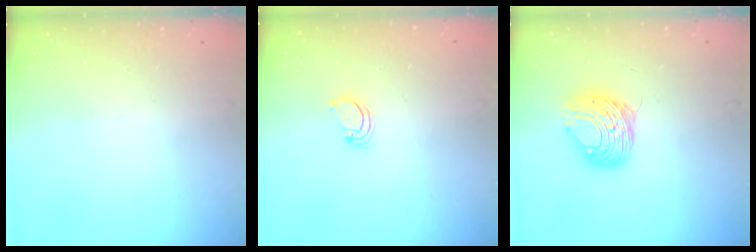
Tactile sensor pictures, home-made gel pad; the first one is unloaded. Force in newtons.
{"total": 2.8, "press": 2.8, "slide": 0.3}
{"total": 10.6, "press": 10.5, "slide": 1.0}